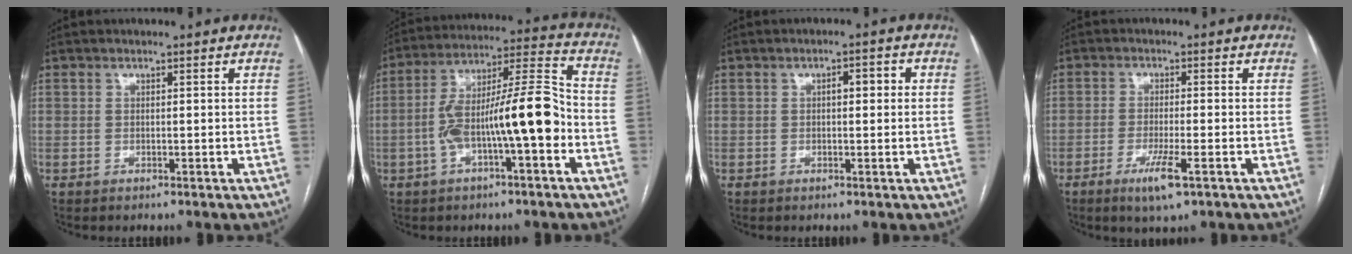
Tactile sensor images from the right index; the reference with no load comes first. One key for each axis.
{"total": 14.4, "fx": -3.6, "fy": 2.3, "fz": 13.7, "tx": -0.242, "ty": 0.032, "tz": -0.058}
{"total": 2.4, "fx": 0.4, "fy": 0.8, "fz": 2.3, "tx": -0.035, "ty": 0.013, "tz": 0.004}
{"total": 5.0, "fx": -2.5, "fy": 0.2, "fz": 4.3, "tx": -0.082, "ty": -0.012, "tz": -0.044}